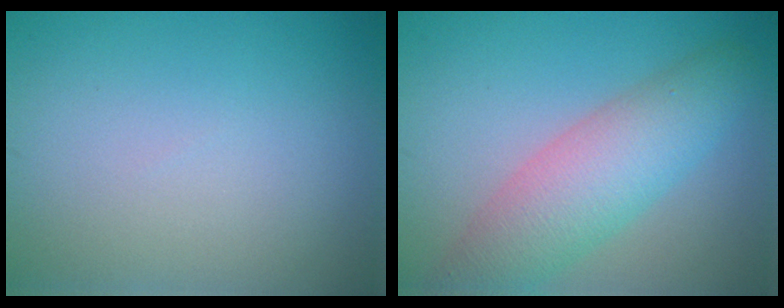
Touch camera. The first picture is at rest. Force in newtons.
{"total": 6.2, "press": 6.2, "slide": 0.3}